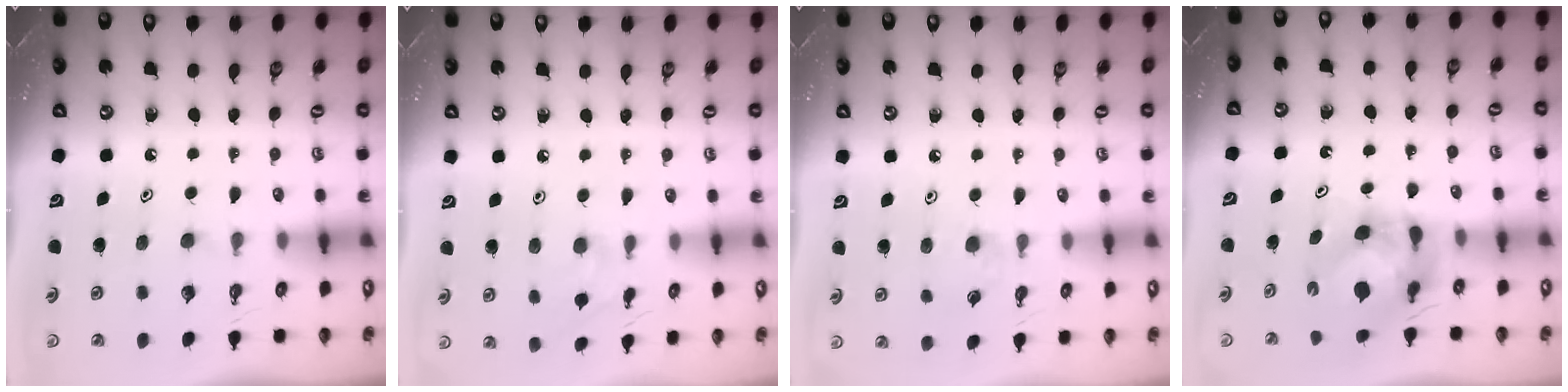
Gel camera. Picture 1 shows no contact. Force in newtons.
{"total": 3.1, "press": 3.1, "slide": 0.6}
{"total": 3.1, "press": 3.0, "slide": 0.6}
{"total": 5.8, "press": 5.8, "slide": 0.3}